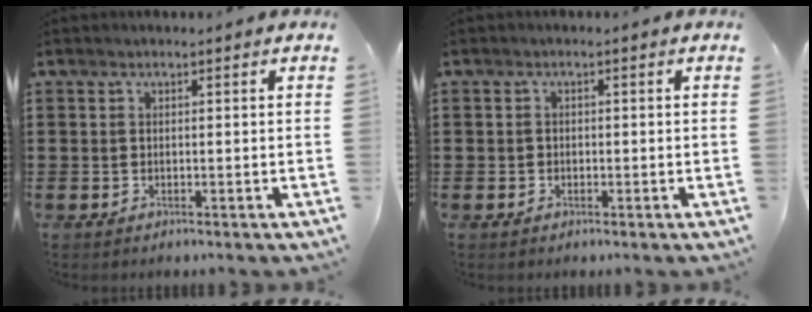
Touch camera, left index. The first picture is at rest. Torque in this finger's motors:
{"motor_torque": [-0.09, 0.08, -0.02, -0.01]}